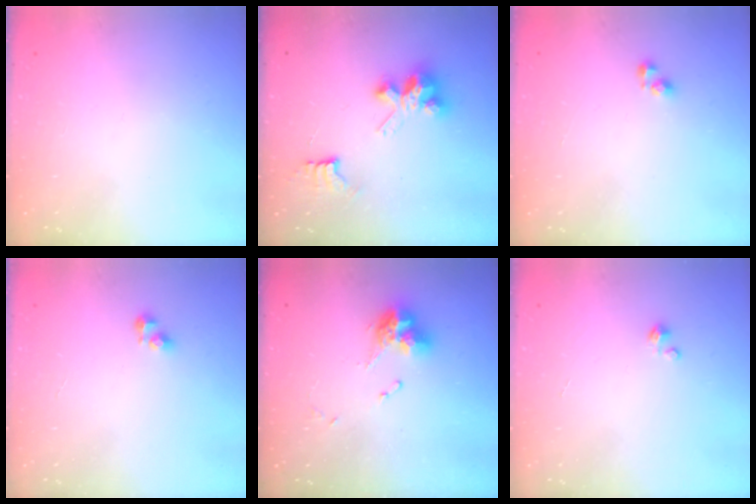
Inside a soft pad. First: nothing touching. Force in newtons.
{"total": 7.6, "press": 7.6, "slide": 0.5}
{"total": 3.7, "press": 3.7, "slide": 0.7}
{"total": 3.3, "press": 3.3, "slide": 0.3}
{"total": 9.9, "press": 9.9, "slide": 1.1}
{"total": 1.7, "press": 1.7, "slide": 0.1}